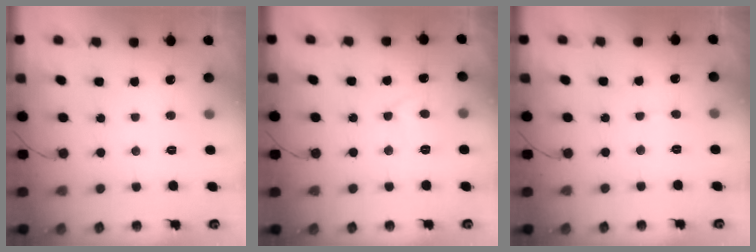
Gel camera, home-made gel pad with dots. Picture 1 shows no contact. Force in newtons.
{"total": 5.8, "press": 5.8, "slide": 0.2}
{"total": 3.2, "press": 3.1, "slide": 0.3}